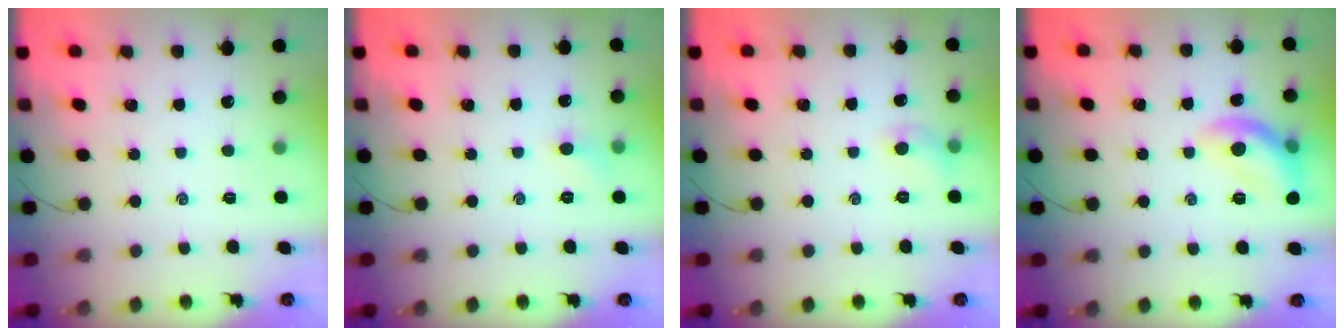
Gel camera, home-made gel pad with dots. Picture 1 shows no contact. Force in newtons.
{"total": 4.7, "press": 4.5, "slide": 1.4}
{"total": 5.9, "press": 5.6, "slide": 1.8}
{"total": 11.8, "press": 11.8, "slide": 0.5}